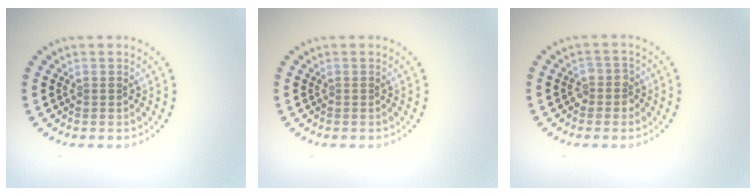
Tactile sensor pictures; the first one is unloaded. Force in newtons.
{"total": 0.0}
{"total": 1.7, "press": 1.5, "slide": 0.8}